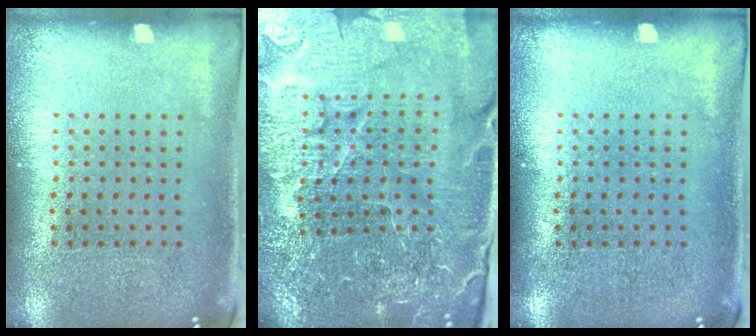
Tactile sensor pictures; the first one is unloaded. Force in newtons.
{"total": 5.3, "press": 5.0, "slide": 1.8}
{"total": 0.0}